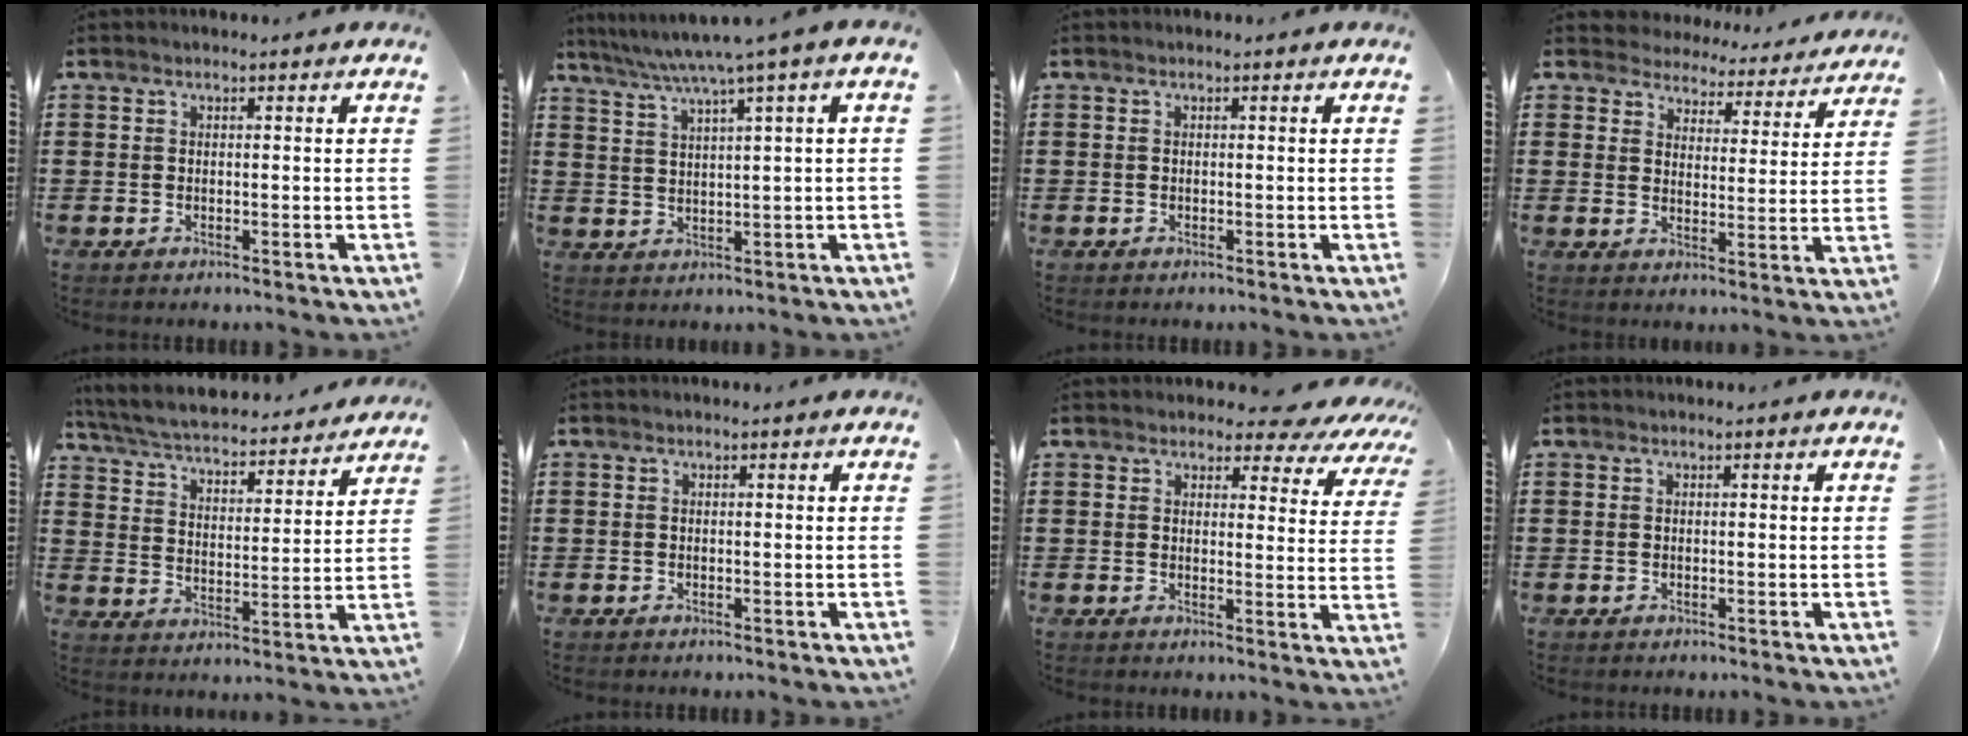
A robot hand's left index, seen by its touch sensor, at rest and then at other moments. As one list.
[{"total": 5.2, "force": [3.0, -0.6, 4.2], "torque": [-0.090, -0.017, 0.046]}, {"total": 0.0}, {"total": 4.5, "force": [4.5, 0.5, -0.5], "torque": [-0.019, -0.035, 0.077]}, {"total": 4.5, "force": [4.3, 0.1, 1.3], "torque": [-0.049, -0.033, 0.066]}, {"total": 0.0}, {"total": 4.5, "force": [4.1, 1.3, 1.2], "torque": [-0.027, -0.022, 0.069]}, {"total": 0.0}]